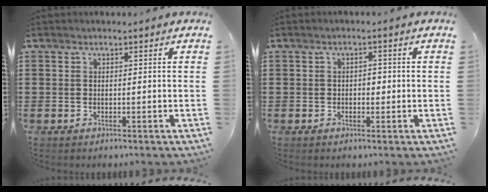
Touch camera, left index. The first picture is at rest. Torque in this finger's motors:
{"motor_torque": [0.01, 0.06, 0.11, 0.02]}